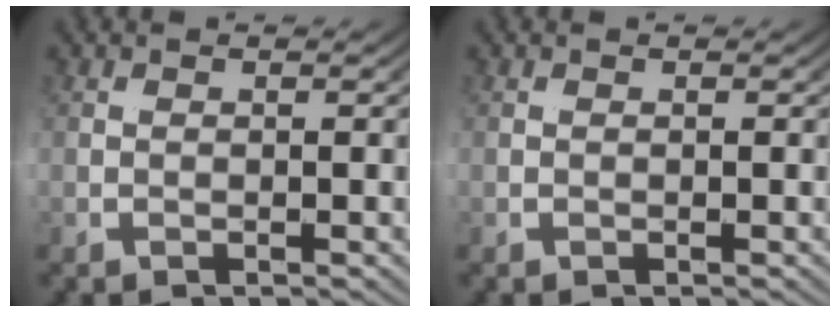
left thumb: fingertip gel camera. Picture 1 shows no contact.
{"total": 0.0}